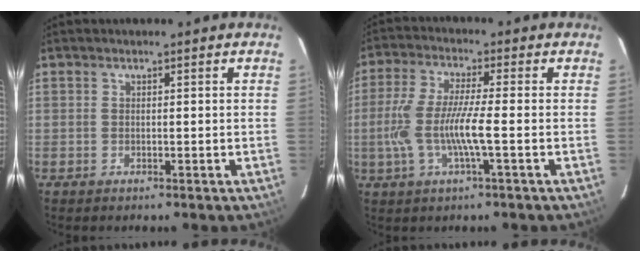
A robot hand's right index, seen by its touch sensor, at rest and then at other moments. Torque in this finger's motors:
{"motor_torque": [1.07, -0.10, 0.76, 0.18]}